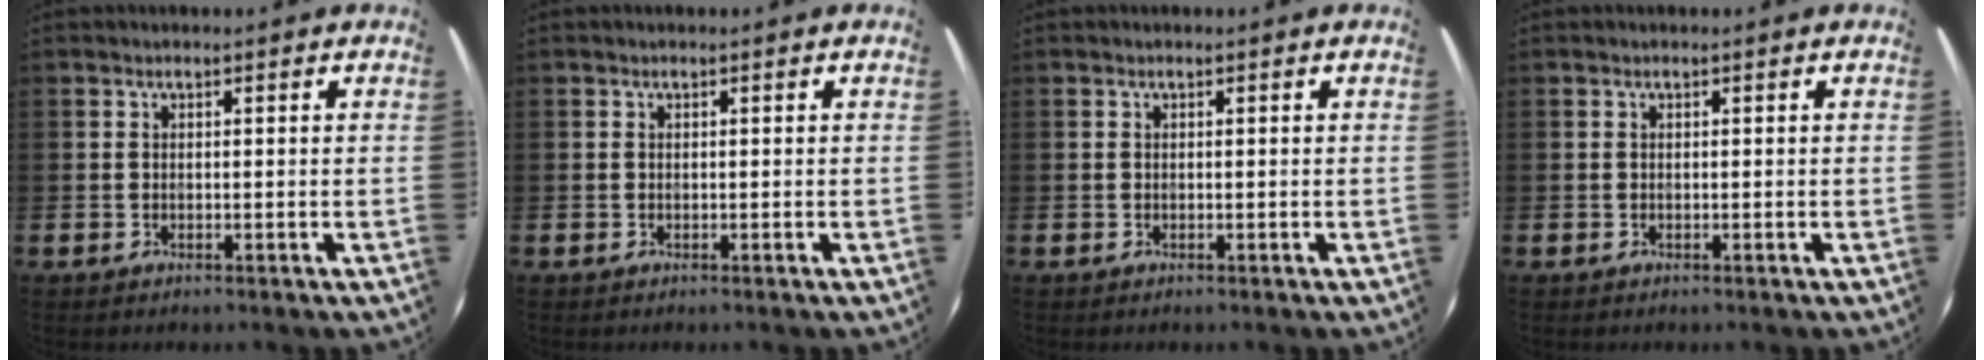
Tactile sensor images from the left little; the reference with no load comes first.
{"total": 0.0}
{"total": 0.0}
{"total": 0.0}